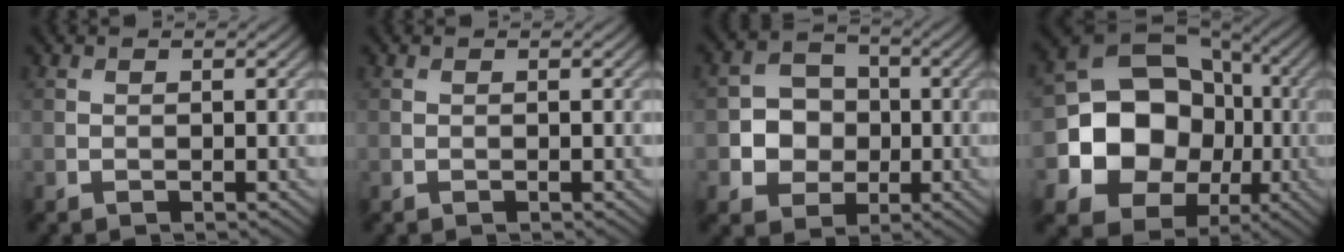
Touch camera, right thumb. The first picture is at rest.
{"total": 0.0}
{"total": 5.7, "force": [-0.7, 5.2, 2.4], "torque": [-0.038, 0.000, -0.034]}
{"total": 15.0, "force": [-2.6, 12.8, 7.3], "torque": [-0.153, -0.023, -0.063]}